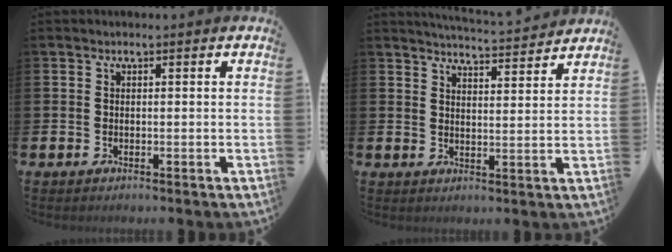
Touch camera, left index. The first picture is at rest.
{"total": 4.6, "force": [4.5, -0.2, 0.3], "torque": [-0.017, -0.034, 0.079]}